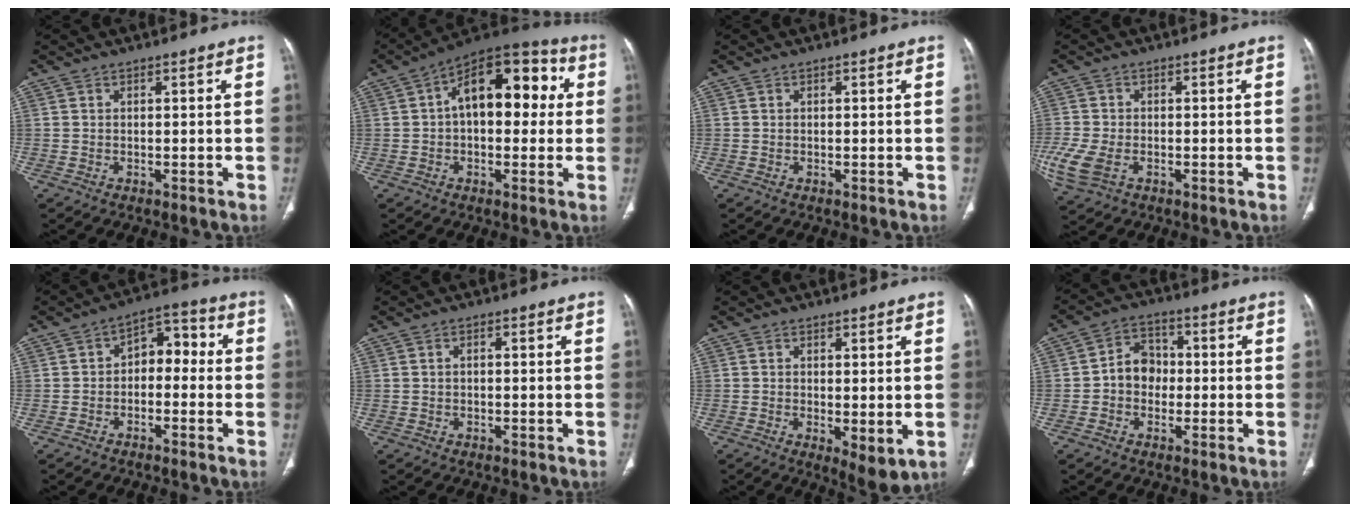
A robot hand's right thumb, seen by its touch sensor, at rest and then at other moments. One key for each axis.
{"total": 16.4, "fx": 2.5, "fy": 9.3, "fz": 13.3, "tx": -0.151, "ty": 0.041, "tz": 0.028}
{"total": 0.0}
{"total": 8.2, "fx": -2.7, "fy": 5.2, "fz": 5.8, "tx": -0.152, "ty": -0.007, "tz": -0.048}
{"total": 6.9, "fx": -0.7, "fy": 4.6, "fz": 5.0, "tx": -0.040, "ty": 0.037, "tz": -0.026}
{"total": 0.6, "fx": 0.0, "fy": 0.4, "fz": 0.4, "tx": -0.007, "ty": 0.000, "tz": -0.003}
{"total": 5.3, "fx": -0.8, "fy": 1.9, "fz": 4.8, "tx": -0.072, "ty": -0.022, "tz": -0.007}
{"total": 6.8, "fx": -0.6, "fy": 5.7, "fz": 3.7, "tx": -0.033, "ty": 0.022, "tz": -0.023}